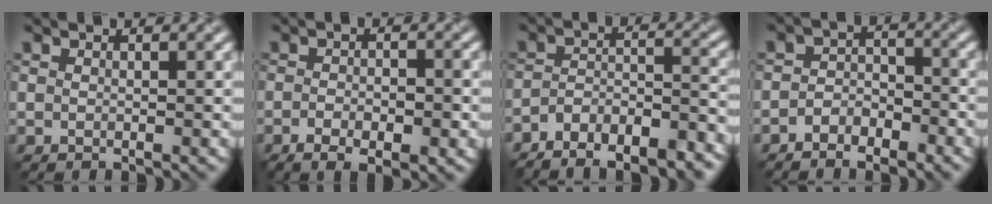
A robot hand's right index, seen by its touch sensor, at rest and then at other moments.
{"total": 4.5, "force": [-1.8, 1.9, 3.6], "torque": [-0.057, 0.003, -0.019]}
{"total": 9.8, "force": [-8.0, 3.7, 4.3], "torque": [-0.073, -0.003, -0.120]}
{"total": 2.7, "force": [-2.2, 1.4, 0.8], "torque": [-0.016, 0.012, -0.047]}